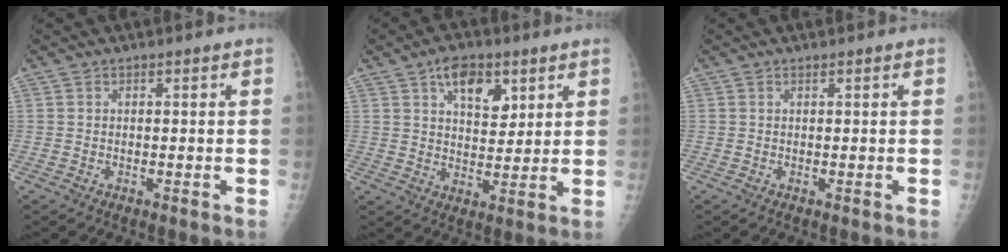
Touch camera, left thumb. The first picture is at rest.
{"total": 8.7, "force": [4.4, 4.9, 5.8], "torque": [-0.060, -0.022, 0.069]}
{"total": 0.0}